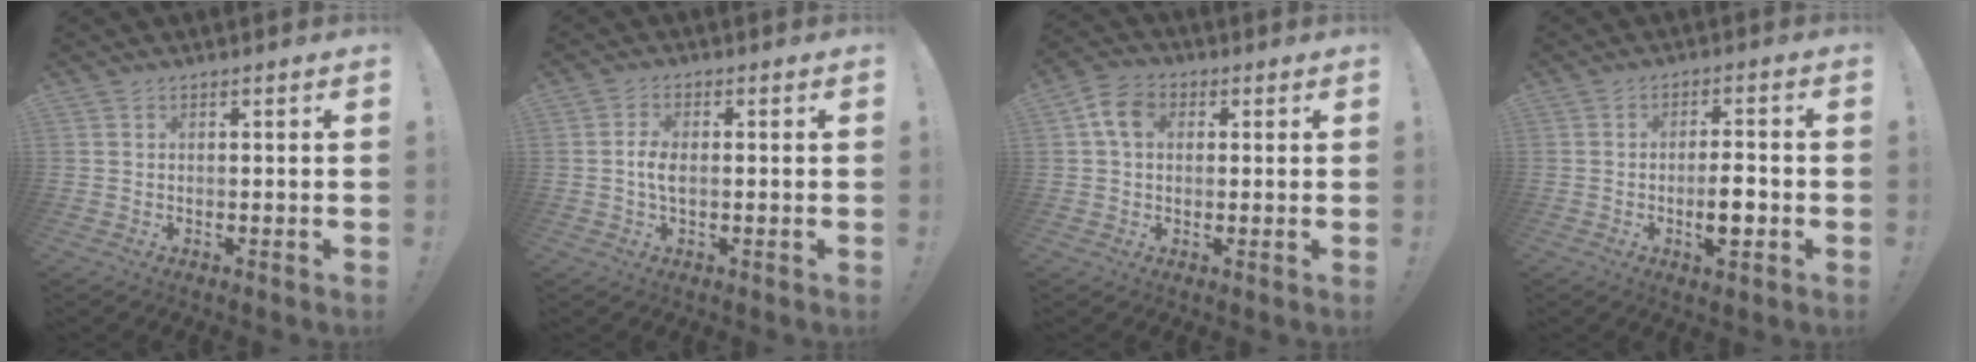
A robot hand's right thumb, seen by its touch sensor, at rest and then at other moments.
{"total": 4.5, "force": [-0.6, 2.2, 3.8], "torque": [-0.080, 0.006, -0.013]}
{"total": 7.5, "force": [1.8, 5.5, 4.8], "torque": [-0.080, 0.011, 0.038]}
{"total": 6.6, "force": [-2.1, 1.9, 5.9], "torque": [-0.105, 0.002, -0.036]}